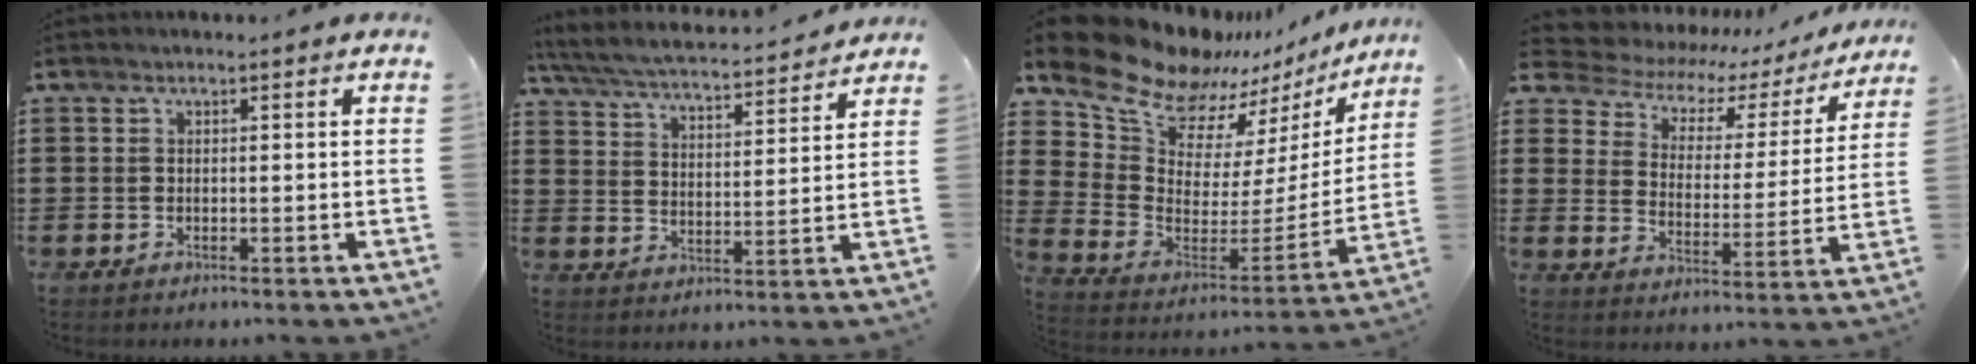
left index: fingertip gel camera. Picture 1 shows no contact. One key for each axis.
{"total": 4.8, "fx": 4.6, "fy": 0.1, "fz": 1.5, "tx": -0.052, "ty": -0.030, "tz": 0.071}
{"total": 13.8, "fx": 12.0, "fy": 5.3, "fz": 4.6, "tx": -0.144, "ty": -0.079, "tz": 0.215}
{"total": 4.6, "fx": 3.1, "fy": 2.8, "fz": 1.8, "tx": -0.056, "ty": -0.023, "tz": 0.048}